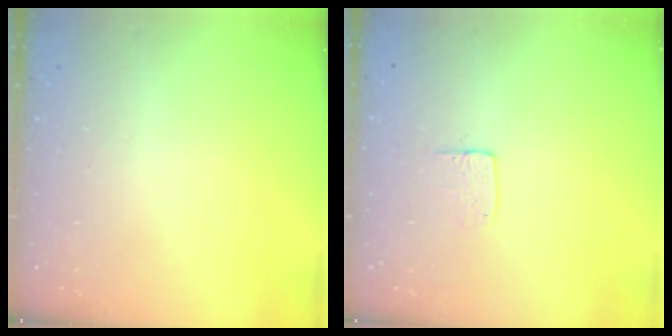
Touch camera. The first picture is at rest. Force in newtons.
{"total": 5.8, "press": 5.8, "slide": 0.4}